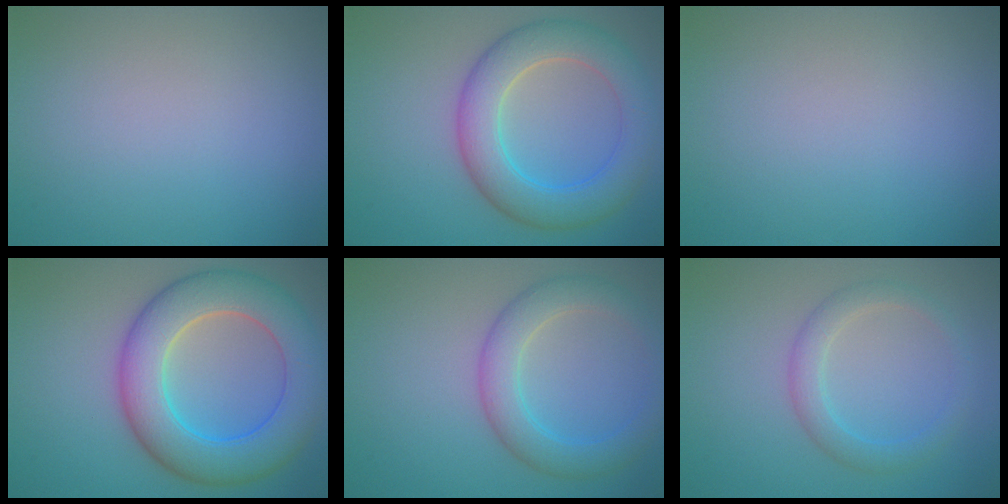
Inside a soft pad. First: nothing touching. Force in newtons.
{"total": 5.7, "press": 5.7, "slide": 0.5}
{"total": 0.0}
{"total": 9.3, "press": 9.3, "slide": 0.4}
{"total": 4.4, "press": 4.4, "slide": 0.0}
{"total": 2.7, "press": 2.7, "slide": 0.1}